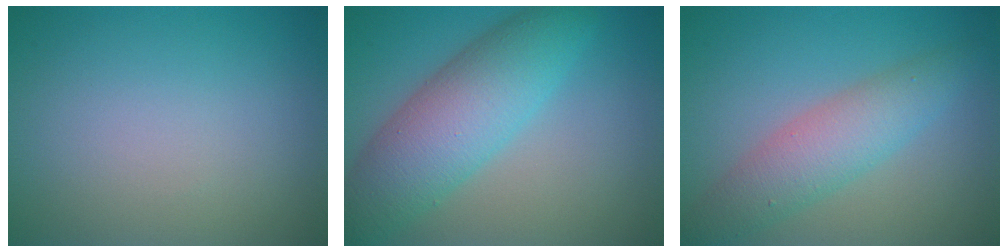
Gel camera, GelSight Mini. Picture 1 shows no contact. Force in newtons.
{"total": 7.7, "press": 7.7, "slide": 0.2}
{"total": 4.4, "press": 4.4, "slide": 0.2}